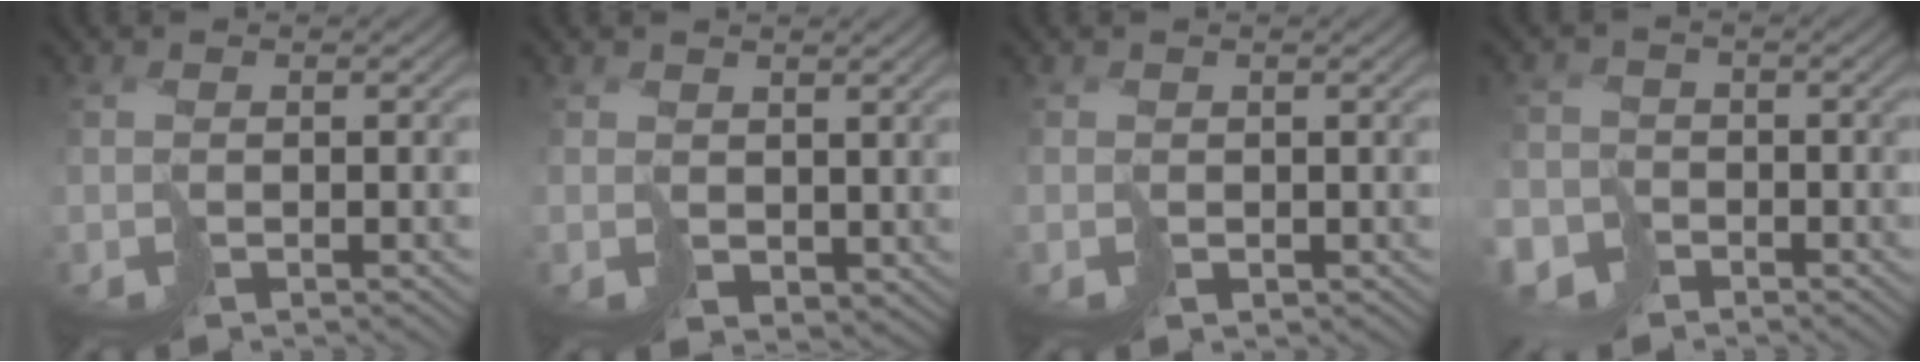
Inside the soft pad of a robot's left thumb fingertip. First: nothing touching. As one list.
[{"total": 2.1, "force": [1.6, 1.3, 0.4], "torque": [-0.013, -0.007, 0.036]}, {"total": 0.6, "force": [0.2, 0.4, -0.4], "torque": [0.012, -0.005, 0.005]}, {"total": 3.9, "force": [-3.3, 2.0, 0.0], "torque": [0.013, -0.003, -0.071]}]